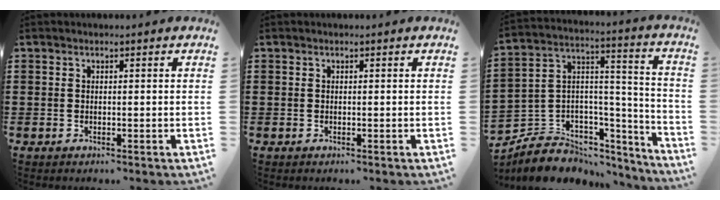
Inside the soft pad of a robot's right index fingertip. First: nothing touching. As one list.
[{"total": 0.0}, {"total": 6.9, "force": [-5.5, 4.2, 0.9], "torque": [-0.028, -0.003, -0.099]}]